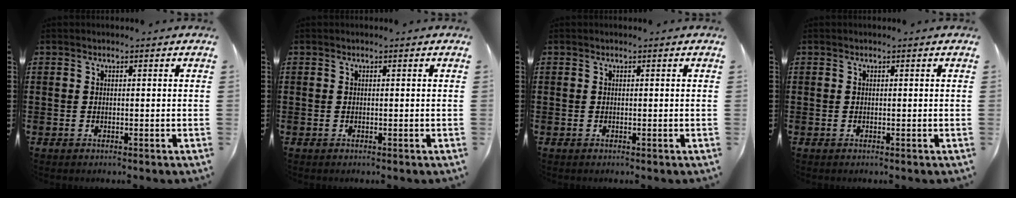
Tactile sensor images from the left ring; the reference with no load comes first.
{"total": 0.0}
{"total": 0.0}
{"total": 0.0}